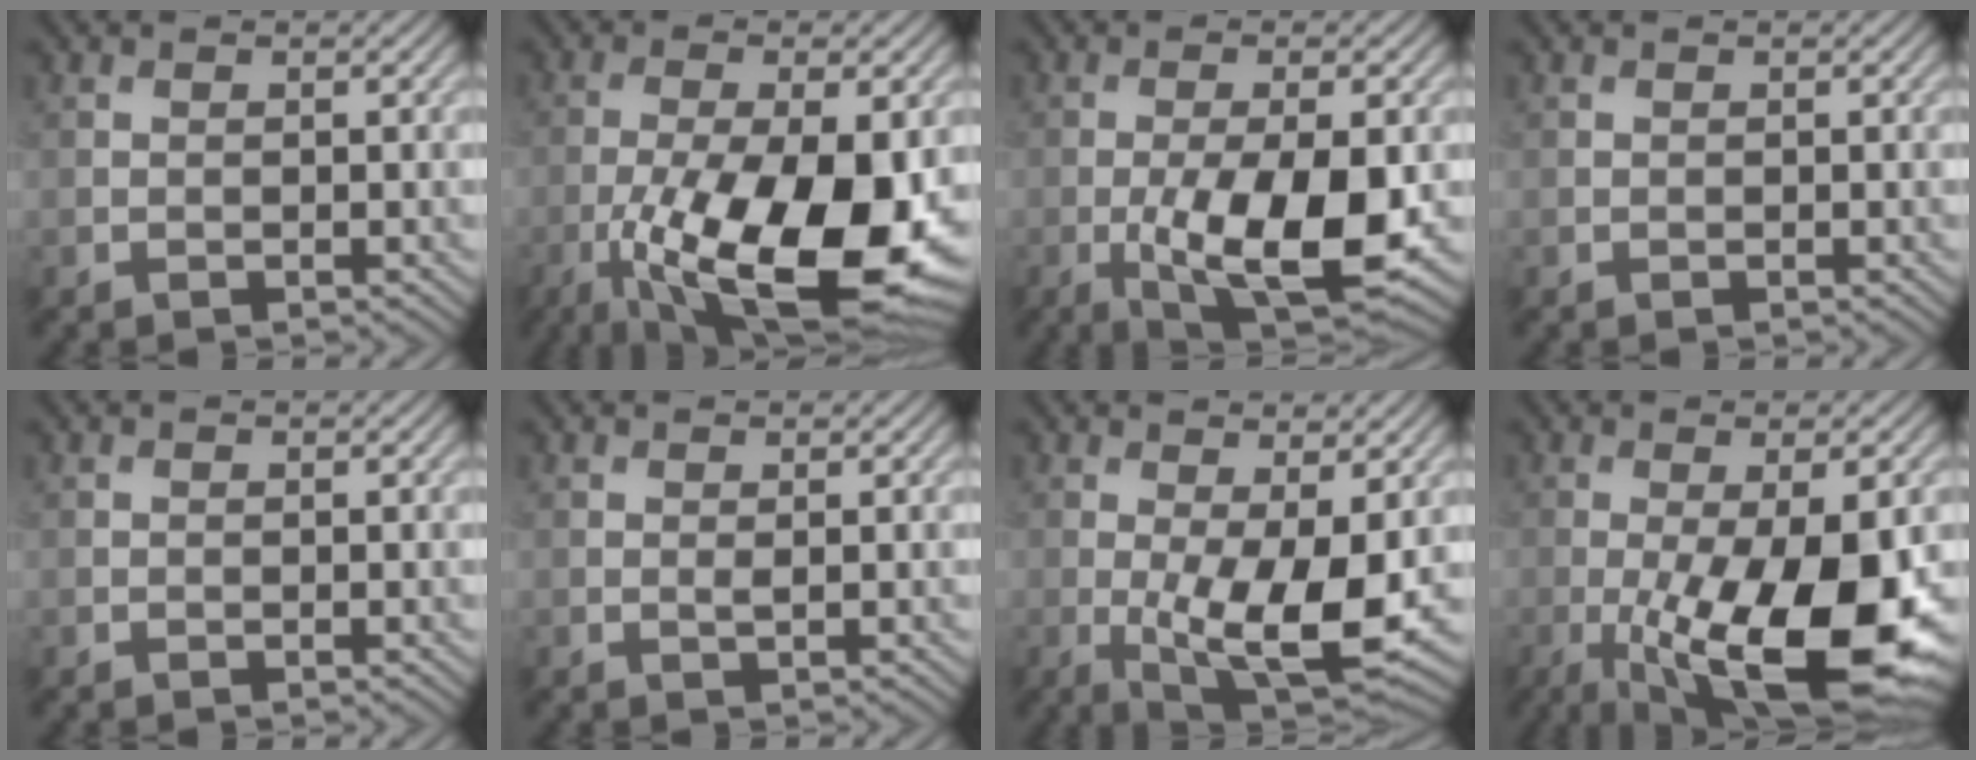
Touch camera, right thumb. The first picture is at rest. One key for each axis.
{"total": 16.5, "fx": -5.4, "fy": 6.1, "fz": 14.3, "tx": -0.255, "ty": -0.029, "tz": -0.082}
{"total": 11.4, "fx": -2.8, "fy": 4.1, "fz": 10.3, "tx": -0.183, "ty": -0.022, "tz": -0.040}
{"total": 0.0}
{"total": 0.0}
{"total": 0.5, "fx": 0.1, "fy": 0.0, "fz": 0.5, "tx": -0.011, "ty": -0.001, "tz": 0.002}
{"total": 9.2, "fx": -1.0, "fy": 3.1, "fz": 8.6, "tx": -0.164, "ty": -0.020, "tz": -0.008}
{"total": 15.2, "fx": -4.3, "fy": 4.9, "fz": 13.7, "tx": -0.228, "ty": -0.033, "tz": -0.058}